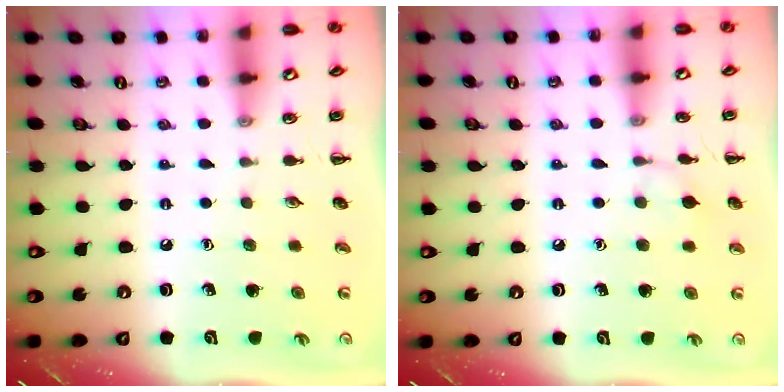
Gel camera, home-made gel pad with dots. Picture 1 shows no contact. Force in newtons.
{"total": 5.8, "press": 5.5, "slide": 1.8}